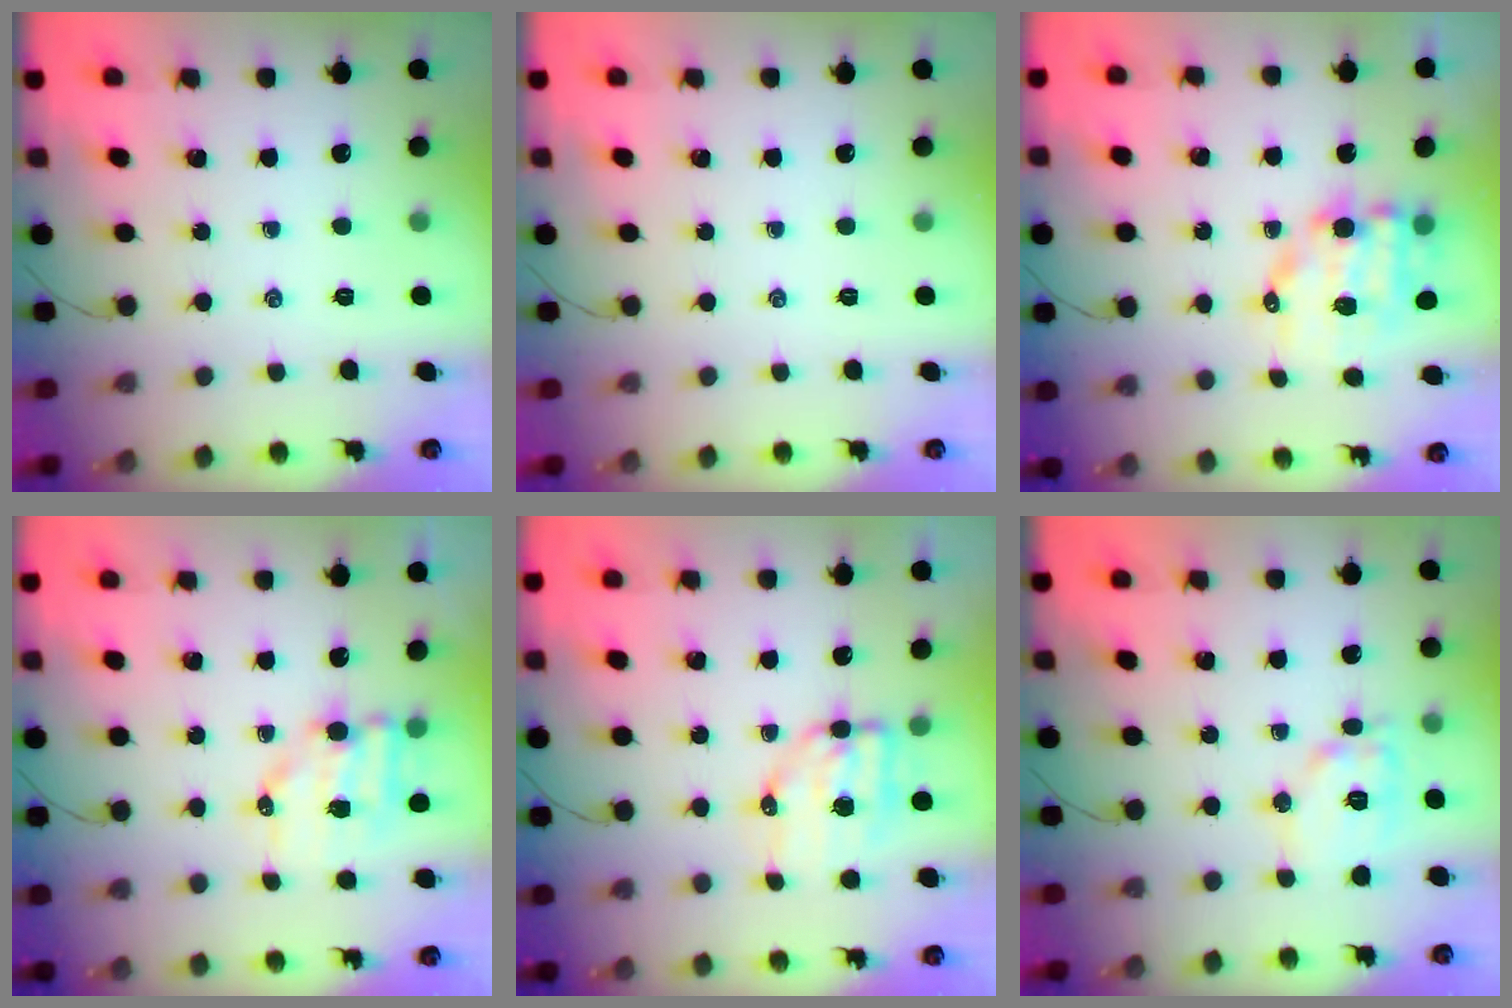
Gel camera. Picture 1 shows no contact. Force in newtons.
{"total": 0.0}
{"total": 9.9, "press": 9.6, "slide": 2.3}
{"total": 8.1, "press": 8.0, "slide": 1.0}
{"total": 6.6, "press": 6.5, "slide": 1.3}
{"total": 11.7, "press": 11.7, "slide": 0.6}